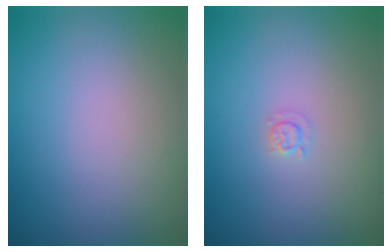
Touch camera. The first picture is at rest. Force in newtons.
{"total": 0.9, "press": 0.9, "slide": 0.1}